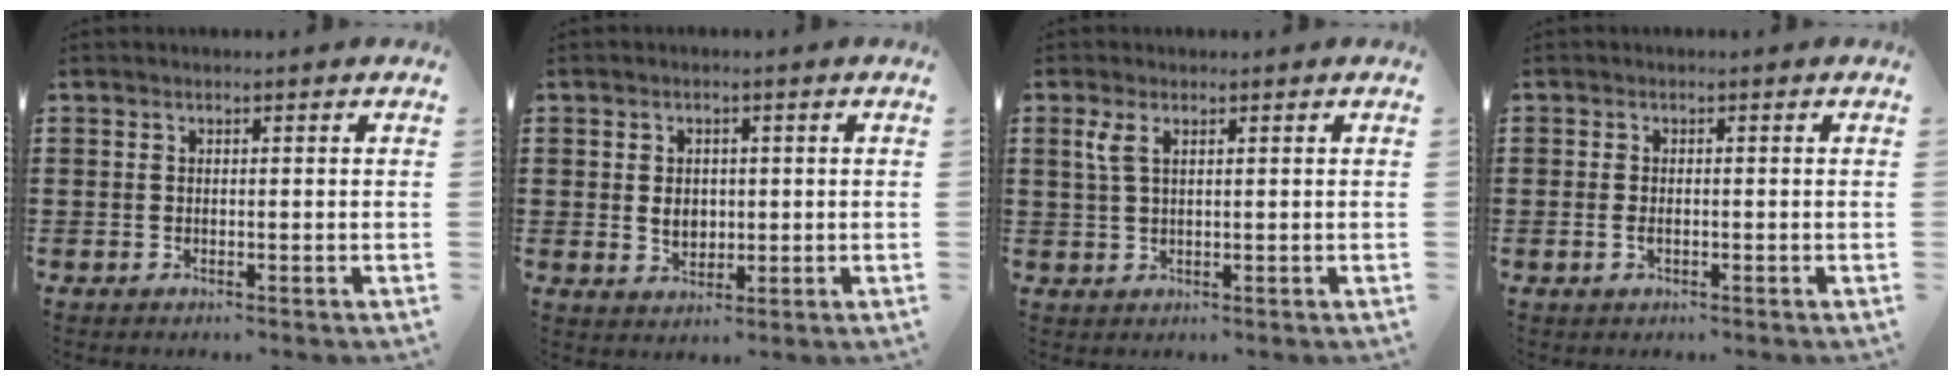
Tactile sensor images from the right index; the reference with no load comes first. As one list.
[{"total": 3.2, "force": [0.1, 2.4, 2.1], "torque": [-0.040, 0.005, -0.002]}, {"total": 2.7, "force": [1.1, 1.0, 2.2], "torque": [-0.049, 0.005, 0.018]}, {"total": 1.3, "force": [-0.3, 0.7, 1.0], "torque": [-0.021, 0.002, -0.006]}]